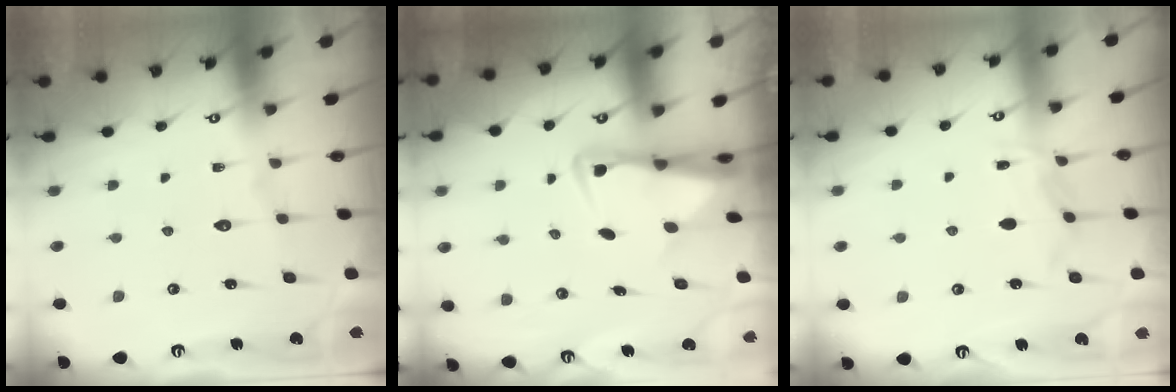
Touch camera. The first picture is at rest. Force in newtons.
{"total": 3.2, "press": 3.1, "slide": 0.6}
{"total": 4.9, "press": 4.9, "slide": 0.5}